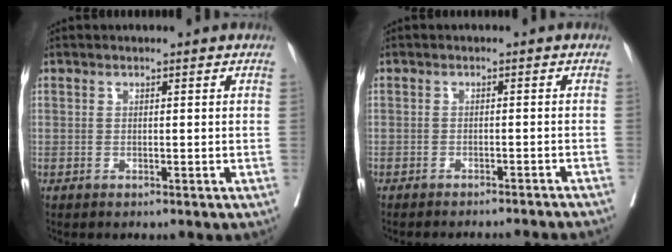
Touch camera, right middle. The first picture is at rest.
{"total": 10.3, "force": [-9.8, 0.6, 3.1], "torque": [-0.025, -0.005, -0.107]}